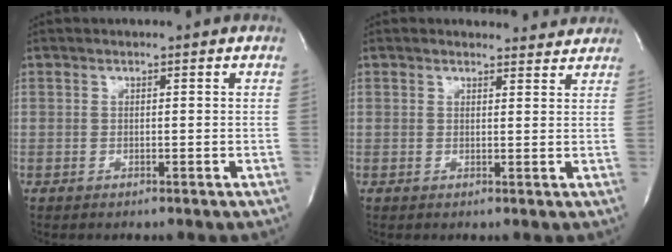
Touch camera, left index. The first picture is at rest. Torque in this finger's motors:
{"motor_torque": [0.66, -0.89, 0.02, -0.01]}